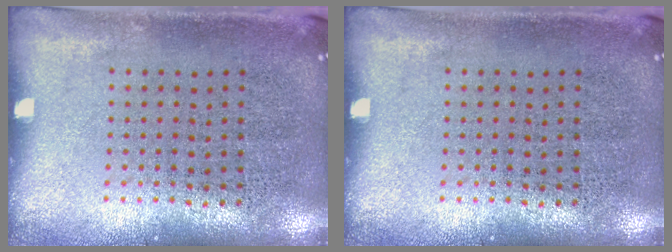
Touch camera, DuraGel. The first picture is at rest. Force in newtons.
{"total": 0.0}